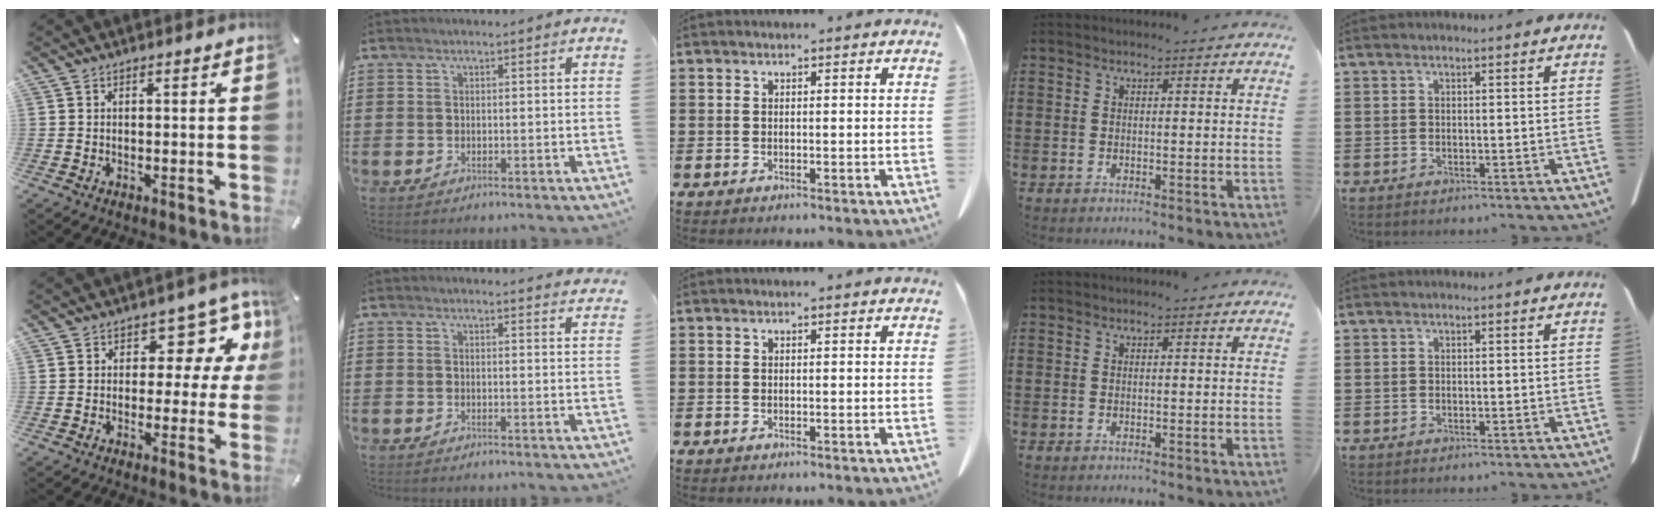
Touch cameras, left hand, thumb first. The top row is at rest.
{"thumb": {"total": 9.6, "force": [3.8, 6.2, 6.2], "torque": [-0.066, -0.033, 0.064]}, "index": {"total": 1.7, "force": [1.7, 0.0, 0.2], "torque": [0.000, -0.003, 0.031]}}